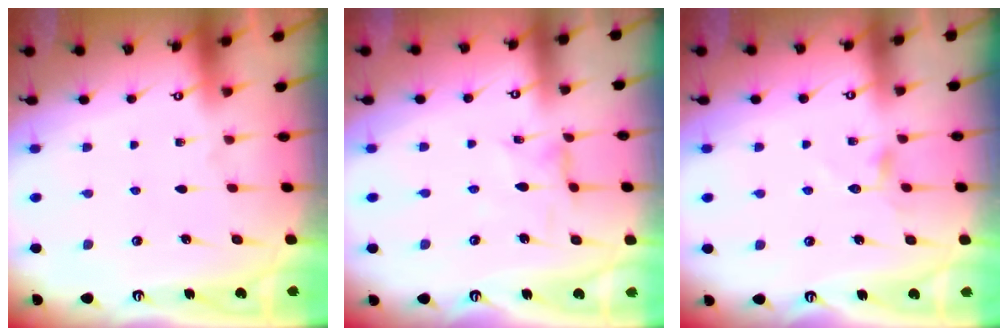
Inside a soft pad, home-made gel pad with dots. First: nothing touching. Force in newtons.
{"total": 1.7, "press": 1.7, "slide": 0.0}
{"total": 4.5, "press": 4.4, "slide": 0.5}